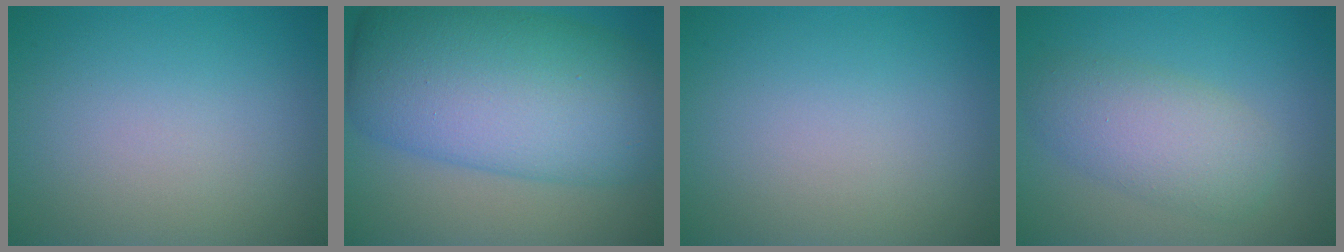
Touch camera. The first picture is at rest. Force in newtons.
{"total": 13.3, "press": 13.3, "slide": 0.3}
{"total": 0.0}
{"total": 4.6, "press": 4.6, "slide": 0.1}